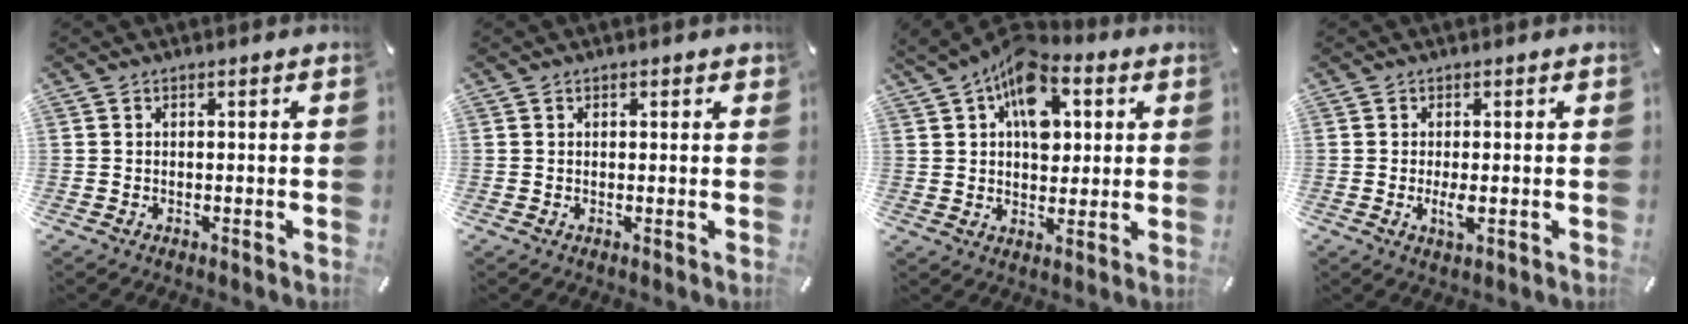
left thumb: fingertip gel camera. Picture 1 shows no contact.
{"total": 0.7, "force": [0.4, 0.6, 0.3], "torque": [0.003, -0.001, 0.006]}
{"total": 13.0, "force": [4.6, 8.8, 8.4], "torque": [-0.124, -0.013, 0.084]}
{"total": 3.3, "force": [-0.3, 1.1, 3.1], "torque": [-0.067, -0.009, -0.008]}